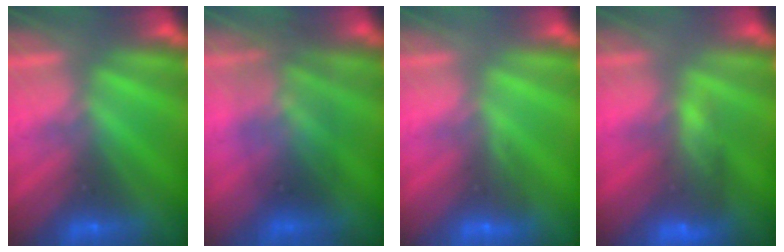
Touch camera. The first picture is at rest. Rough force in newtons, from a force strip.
{"total": 1.6}
{"total": 3.1}
{"total": 8.7}